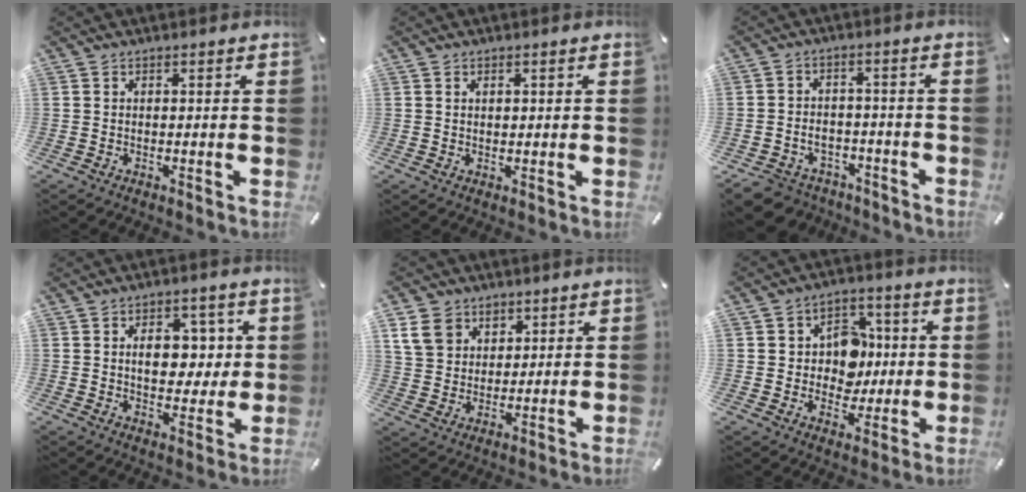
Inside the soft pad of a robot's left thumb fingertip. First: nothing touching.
{"total": 0.9, "force": [0.3, 0.6, 0.5], "torque": [-0.011, 0.003, 0.005]}
{"total": 6.5, "force": [-4.3, 4.6, 1.6], "torque": [-0.039, 0.025, -0.081]}
{"total": 9.6, "force": [2.0, 6.8, 6.5], "torque": [-0.080, -0.007, 0.027]}
{"total": 9.2, "force": [4.8, 7.4, 2.5], "torque": [-0.059, -0.009, 0.097]}
{"total": 10.9, "force": [0.6, 9.6, 5.1], "torque": [-0.069, 0.010, 0.016]}